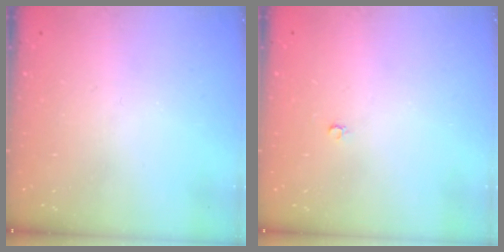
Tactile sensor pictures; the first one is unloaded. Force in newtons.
{"total": 2.0, "press": 2.0, "slide": 0.4}